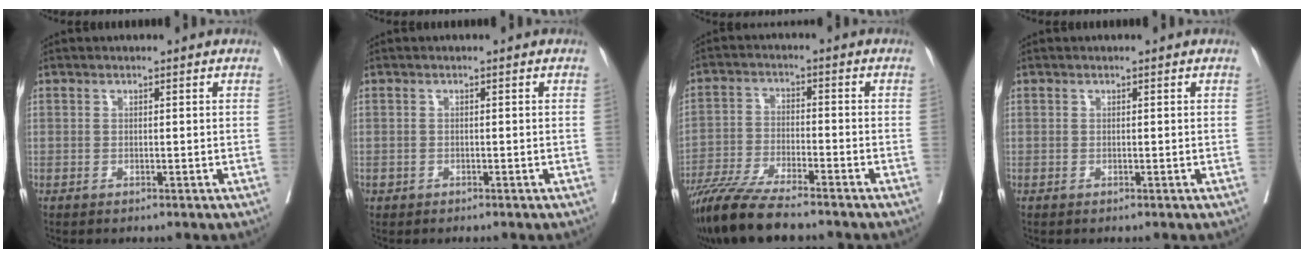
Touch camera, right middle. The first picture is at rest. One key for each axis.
{"total": 0.6, "fx": -0.3, "fy": 0.5, "fz": 0.0, "tx": -0.003, "ty": 0.004, "tz": -0.005}
{"total": 11.6, "fx": -9.7, "fy": 1.2, "fz": 6.2, "tx": -0.110, "ty": -0.034, "tz": -0.168}
{"total": 0.0}